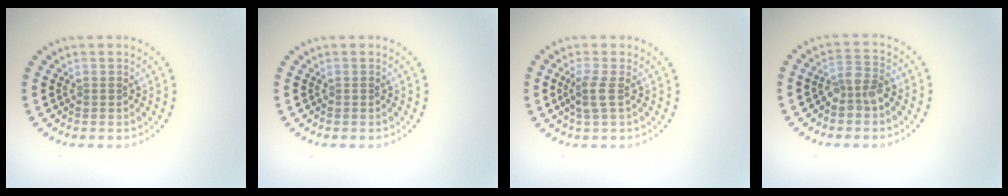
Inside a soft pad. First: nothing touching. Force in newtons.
{"total": 0.0}
{"total": 1.8, "press": 1.5, "slide": 1.0}
{"total": 2.6, "press": 2.2, "slide": 1.4}